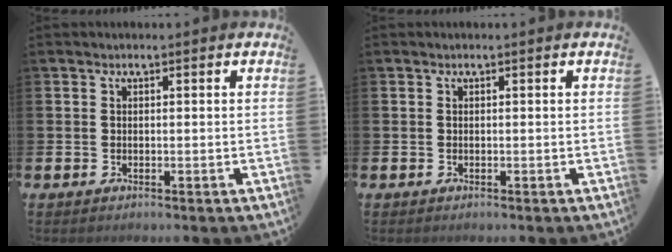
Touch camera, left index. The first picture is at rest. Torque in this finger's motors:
{"motor_torque": [0.00, 0.00, 0.00, 0.00]}